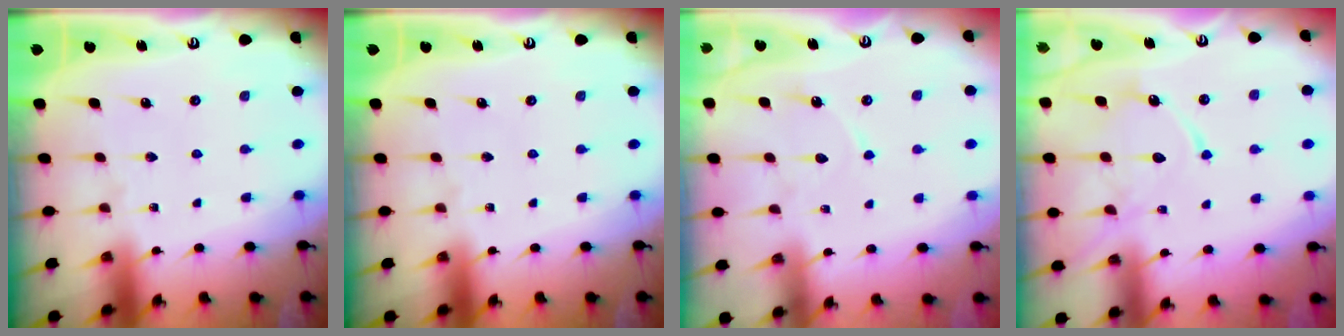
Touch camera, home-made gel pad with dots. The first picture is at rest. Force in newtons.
{"total": 0.0}
{"total": 5.0, "press": 4.9, "slide": 0.6}
{"total": 15.7, "press": 15.6, "slide": 1.4}